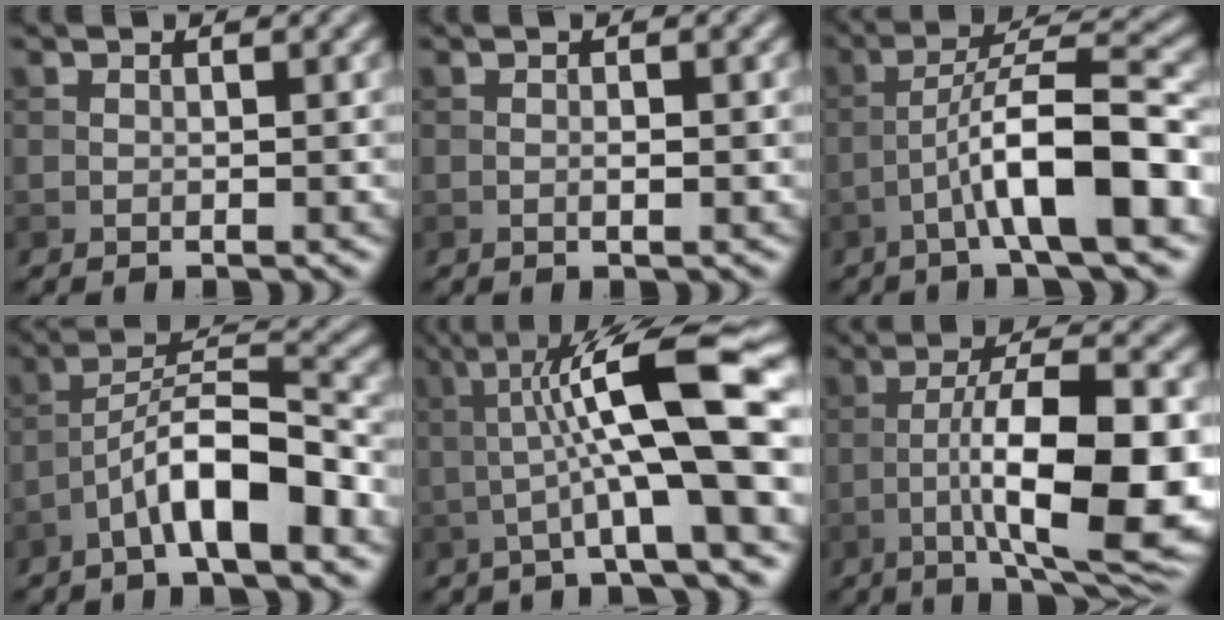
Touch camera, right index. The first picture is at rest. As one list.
[{"total": 1.1, "force": [-0.1, 0.2, 1.1], "torque": [-0.017, -0.004, -0.002]}, {"total": 8.3, "force": [-3.2, 1.4, 7.6], "torque": [-0.122, 0.023, -0.053]}, {"total": 7.3, "force": [-3.7, 1.8, 6.0], "torque": [-0.106, 0.023, -0.065]}, {"total": 11.5, "force": [0.7, 2.0, 11.3], "torque": [-0.169, 0.019, 0.010]}, {"total": 12.8, "force": [-2.9, 3.4, 11.9], "torque": [-0.188, 0.003, -0.048]}]